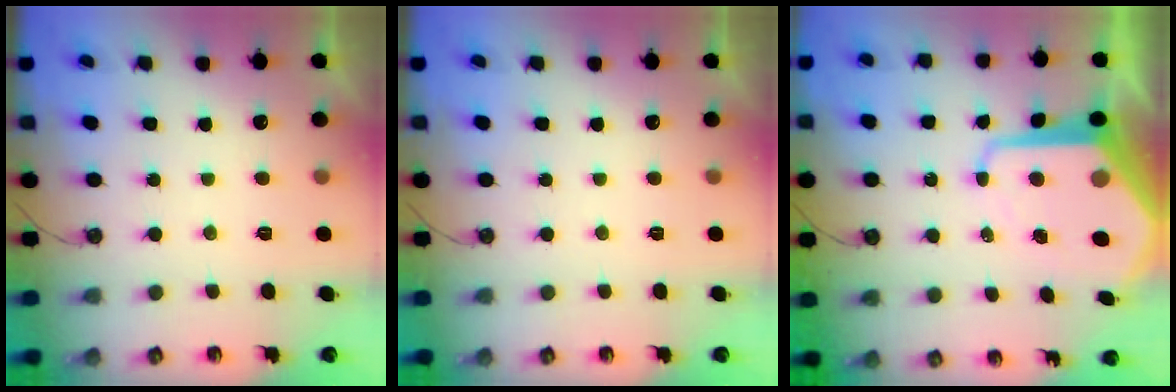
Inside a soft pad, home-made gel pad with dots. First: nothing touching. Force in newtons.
{"total": 0.0}
{"total": 14.3, "press": 14.3, "slide": 1.1}